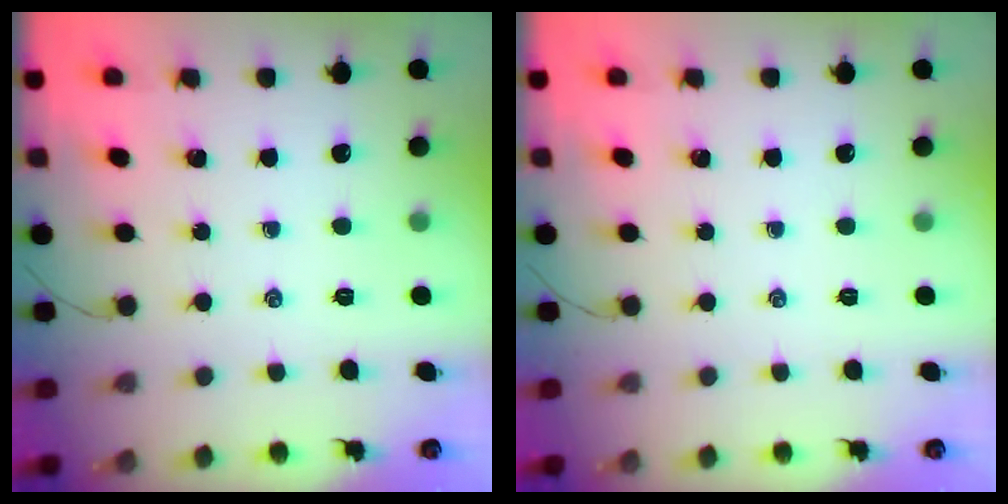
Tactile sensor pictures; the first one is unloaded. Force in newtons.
{"total": 0.0}